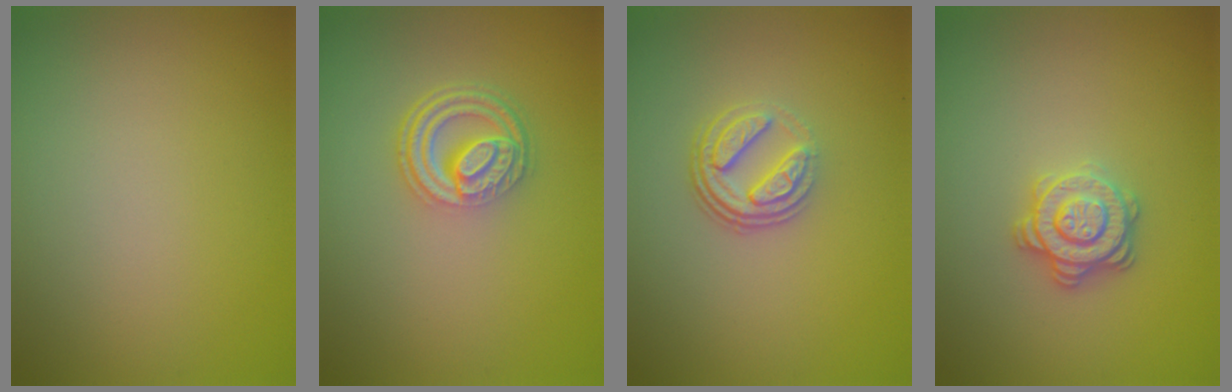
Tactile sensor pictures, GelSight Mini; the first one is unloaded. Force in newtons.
{"total": 4.3, "press": 3.1, "slide": 3.0}
{"total": 3.8, "press": 2.7, "slide": 2.6}
{"total": 2.9, "press": 2.8, "slide": 0.9}